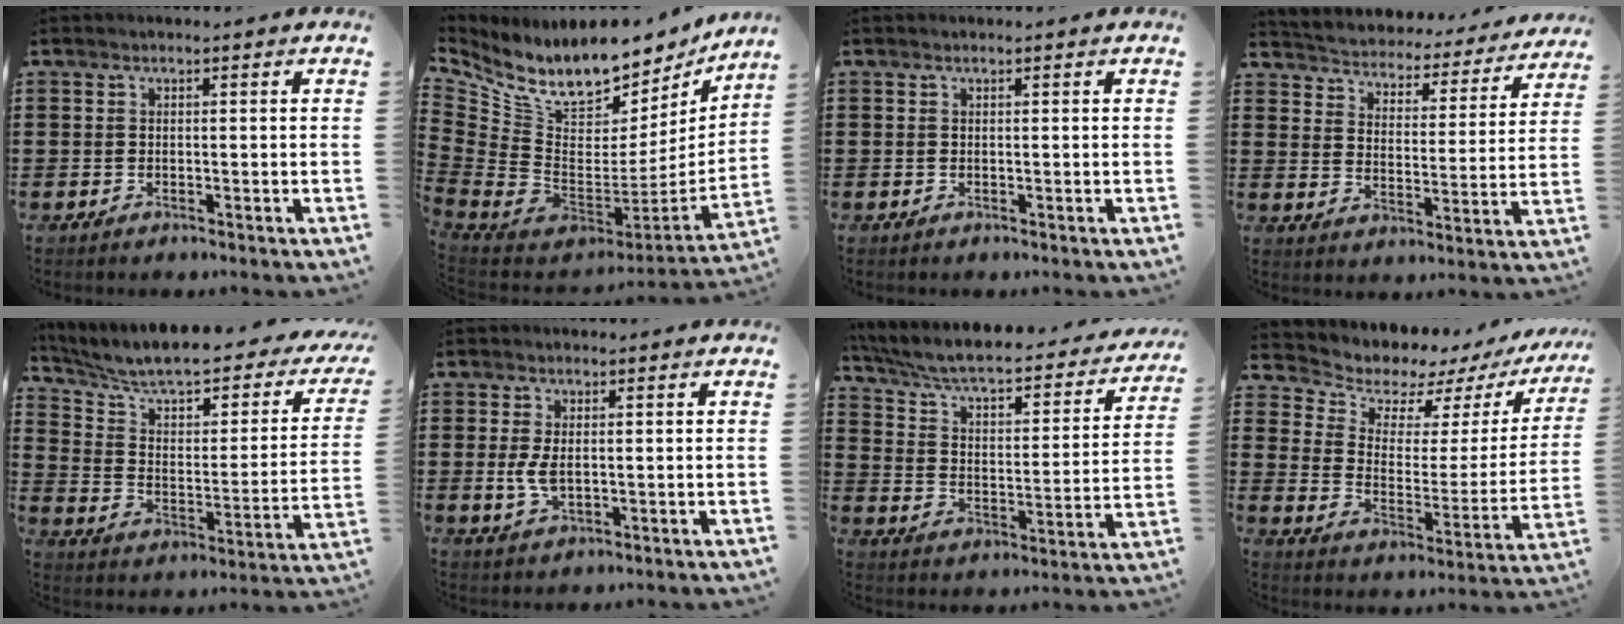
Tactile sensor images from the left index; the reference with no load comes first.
{"total": 10.9, "force": [8.5, 4.6, 5.0], "torque": [-0.125, -0.079, 0.152]}
{"total": 0.0}
{"total": 3.0, "force": [3.0, 0.3, -0.3], "torque": [-0.017, -0.033, 0.041]}
{"total": 7.3, "force": [5.8, 1.5, 4.1], "torque": [-0.108, -0.046, 0.096]}
{"total": 3.7, "force": [0.2, 1.9, 3.2], "torque": [-0.079, 0.000, -0.001]}
{"total": 5.3, "force": [4.2, 0.8, 3.1], "torque": [-0.079, -0.039, 0.064]}
{"total": 5.6, "force": [5.0, 2.4, 0.9], "torque": [-0.045, -0.045, 0.082]}